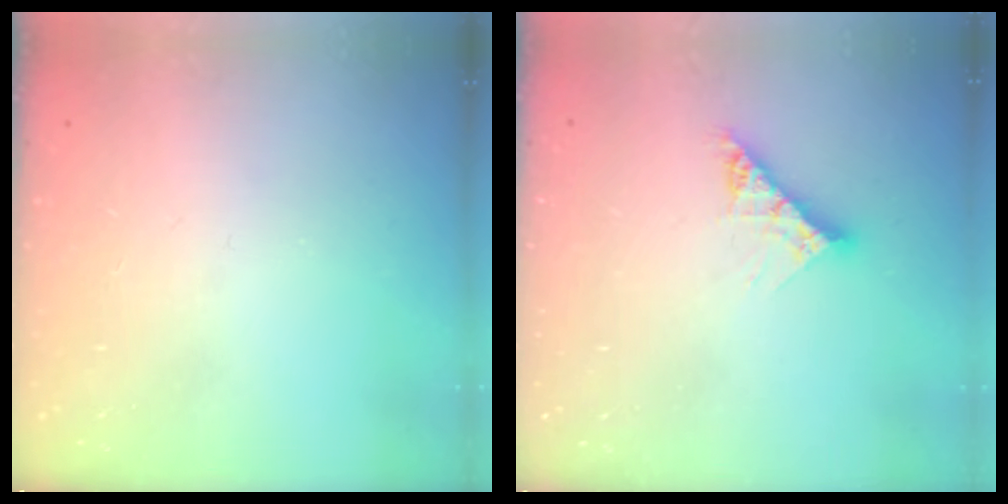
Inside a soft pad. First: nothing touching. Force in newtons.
{"total": 8.6, "press": 8.5, "slide": 0.9}